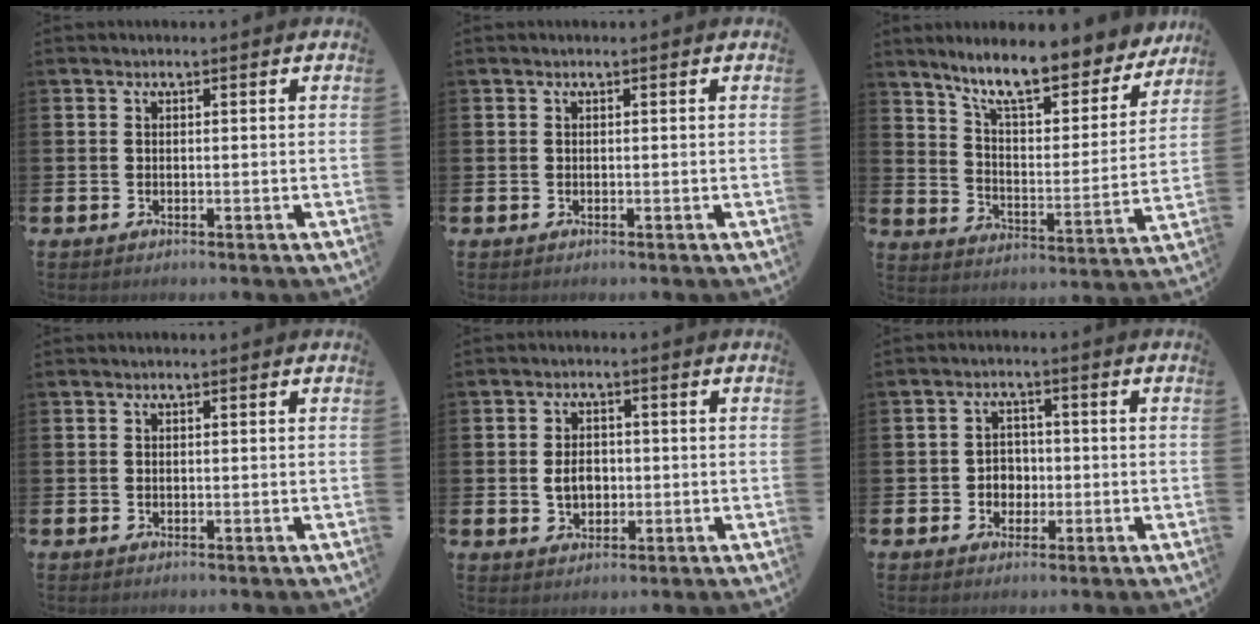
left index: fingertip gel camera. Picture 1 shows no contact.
{"total": 0.0}
{"total": 11.1, "force": [9.8, 2.3, 4.8], "torque": [-0.118, -0.064, 0.168]}
{"total": 0.0}
{"total": 3.5, "force": [-0.2, 2.6, 2.3], "torque": [-0.029, 0.001, -0.011]}
{"total": 2.9, "force": [-0.6, 2.6, 1.1], "torque": [-0.016, 0.004, -0.019]}